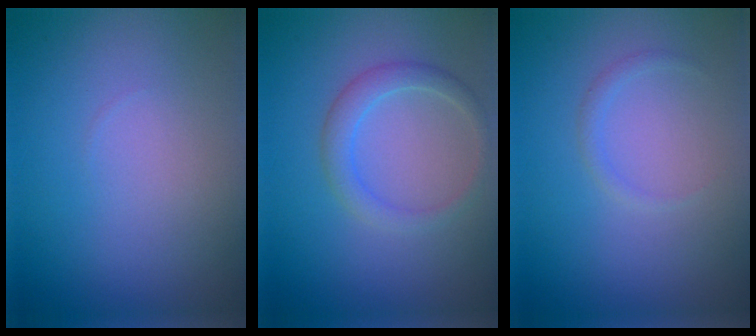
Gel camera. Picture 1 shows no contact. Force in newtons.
{"total": 2.2, "press": 2.2, "slide": 0.2}
{"total": 0.7, "press": 0.7, "slide": 0.1}